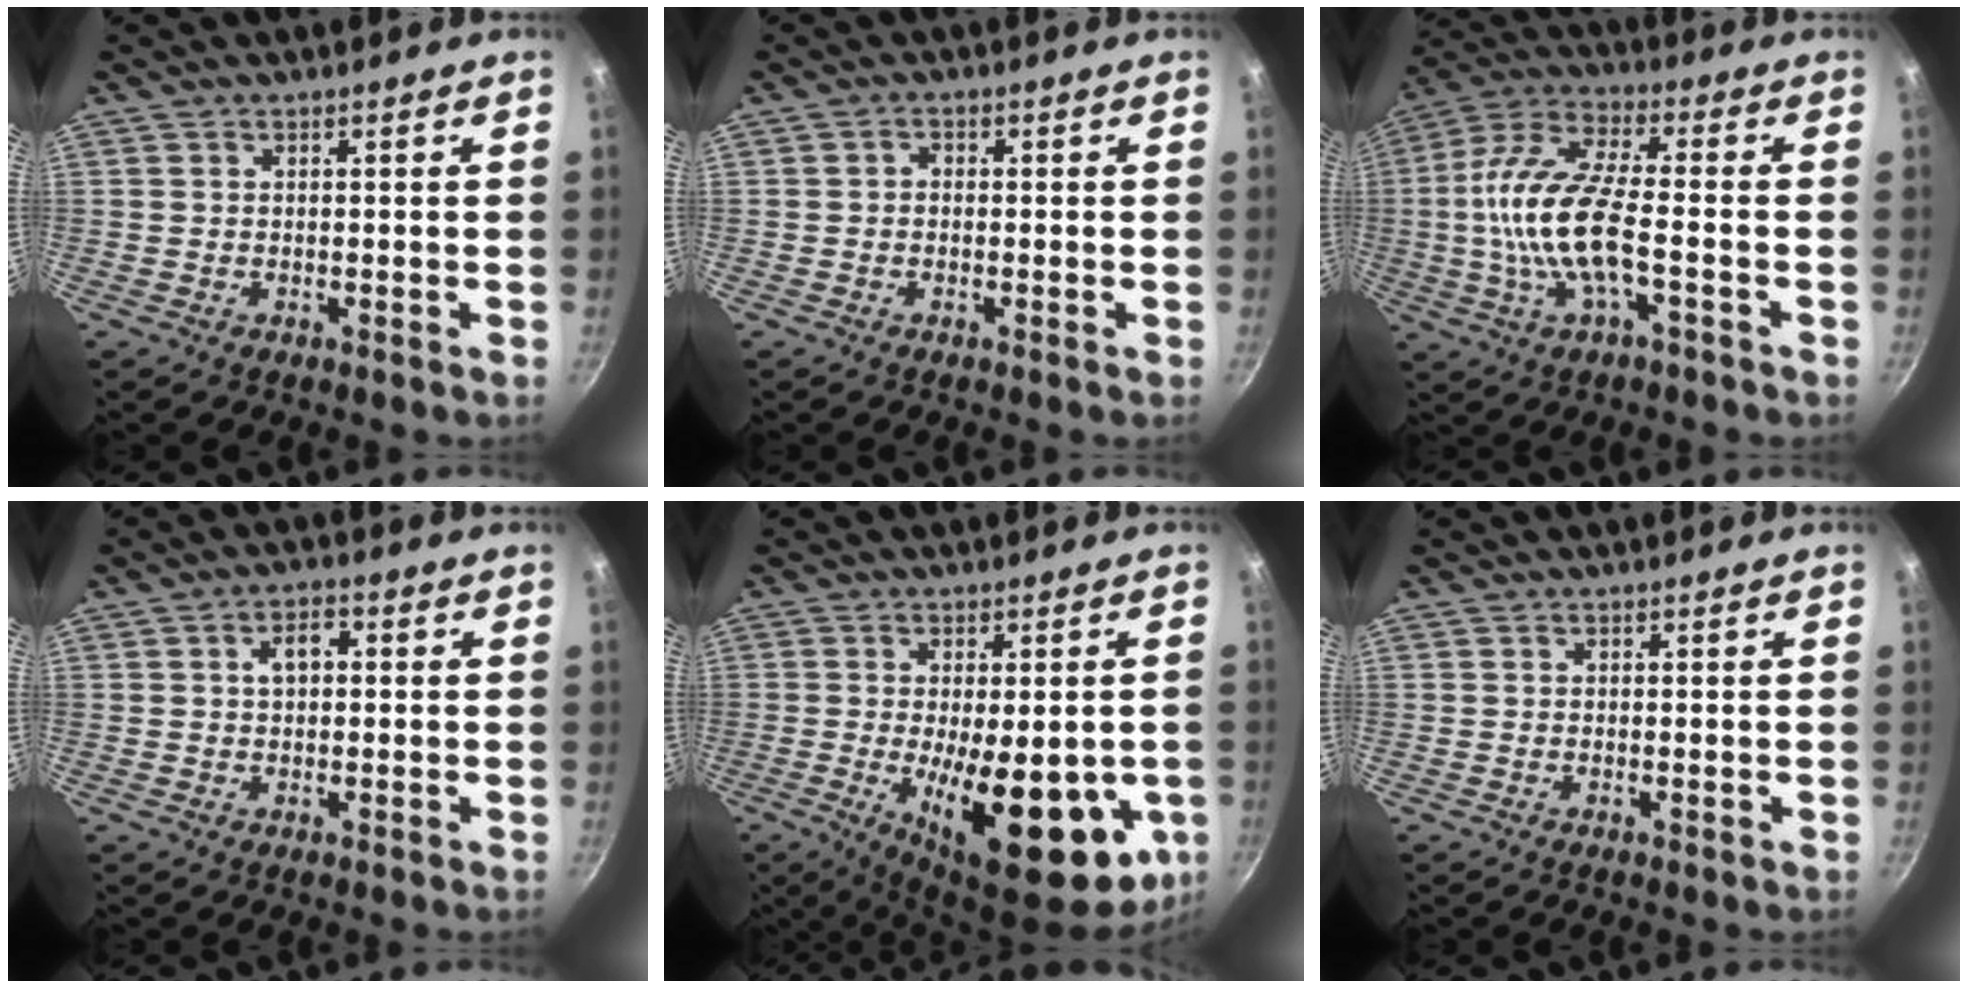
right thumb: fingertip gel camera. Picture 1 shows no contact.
{"total": 1.3, "force": [-0.3, 1.1, 0.7], "torque": [-0.010, 0.007, -0.007]}
{"total": 16.3, "force": [-2.7, 5.9, 15.0], "torque": [-0.303, 0.032, -0.068]}
{"total": 4.0, "force": [0.6, 2.7, 3.0], "torque": [-0.031, 0.013, 0.005]}
{"total": 21.3, "force": [-4.8, 8.6, 18.9], "torque": [-0.236, -0.015, -0.050]}
{"total": 0.0}